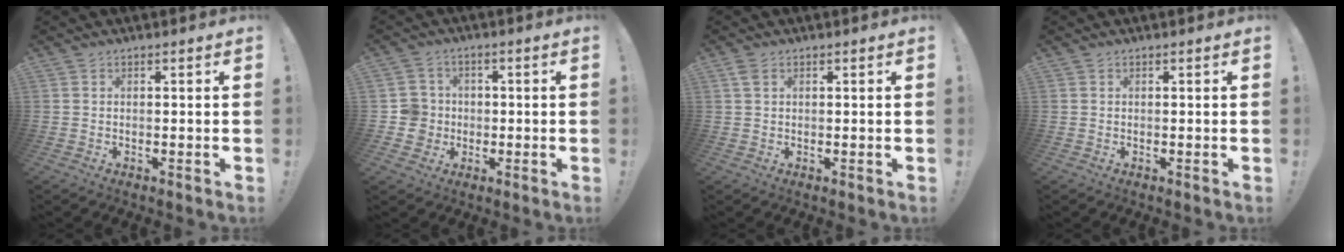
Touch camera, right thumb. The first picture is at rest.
{"total": 7.1, "force": [-0.7, 7.0, 1.3], "torque": [-0.026, 0.013, -0.006]}
{"total": 2.6, "force": [1.2, 1.6, 1.6], "torque": [-0.034, 0.005, 0.023]}
{"total": 0.0}